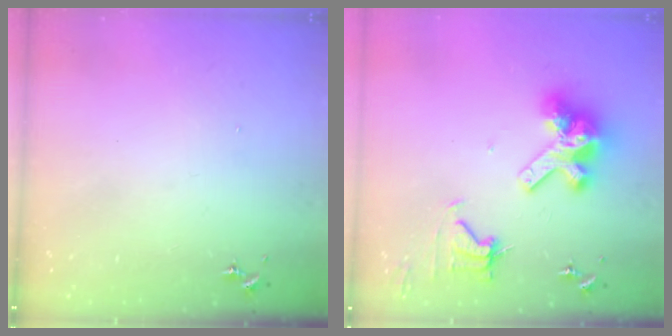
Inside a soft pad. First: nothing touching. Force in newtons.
{"total": 15.4, "press": 15.3, "slide": 1.7}